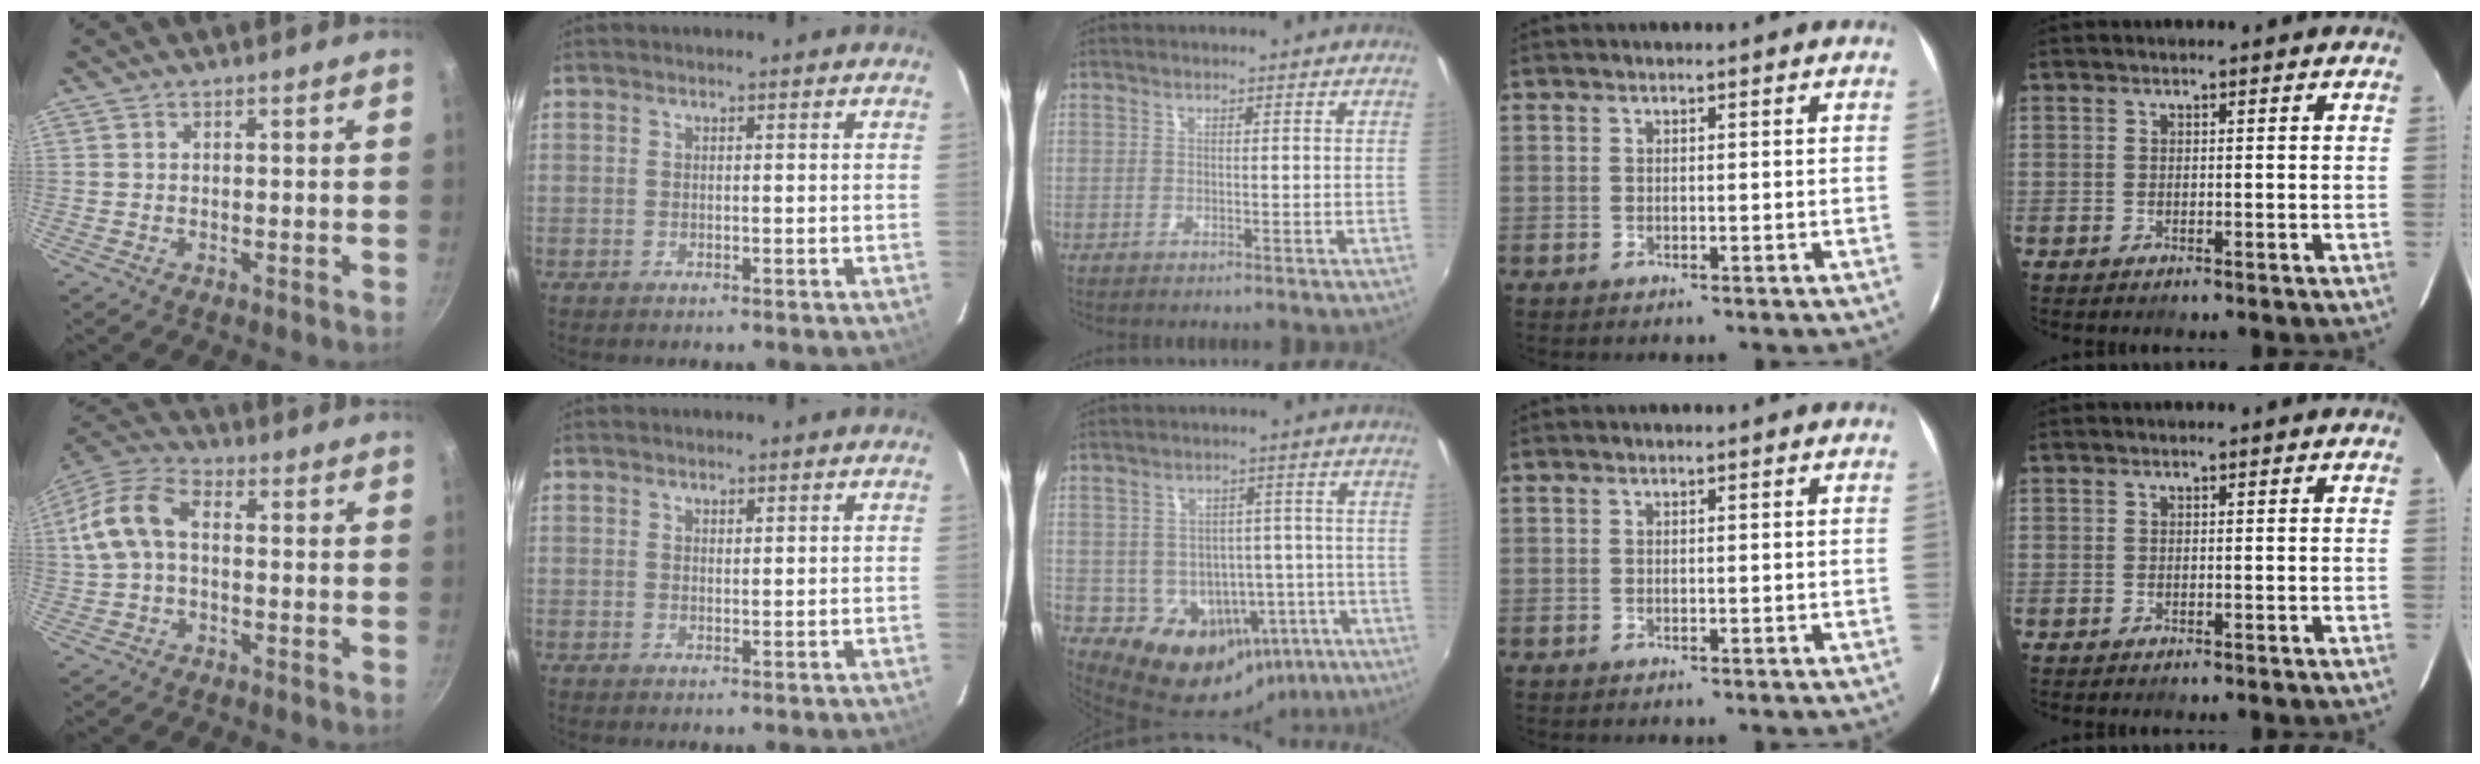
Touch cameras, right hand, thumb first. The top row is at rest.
{"thumb": {"total": 10.6, "force": [0.4, 6.6, 8.3], "torque": [-0.163, 0.034, -0.007]}, "index": {"total": 0.7, "force": [0.5, 0.3, 0.3], "torque": [-0.004, 0.001, 0.010]}, "middle": {"total": 16.3, "force": [-6.4, 13.5, 6.5], "torque": [-0.134, 0.029, -0.050]}}